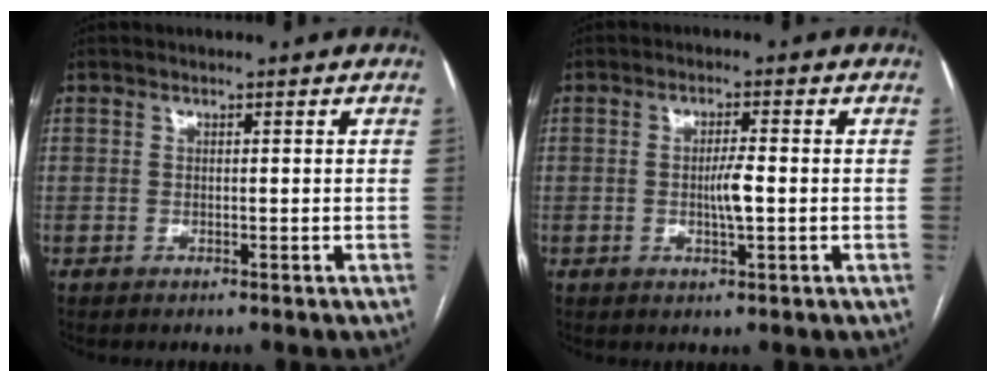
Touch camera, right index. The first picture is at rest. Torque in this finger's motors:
{"motor_torque": [0.06, 0.00, 0.09, 0.05]}